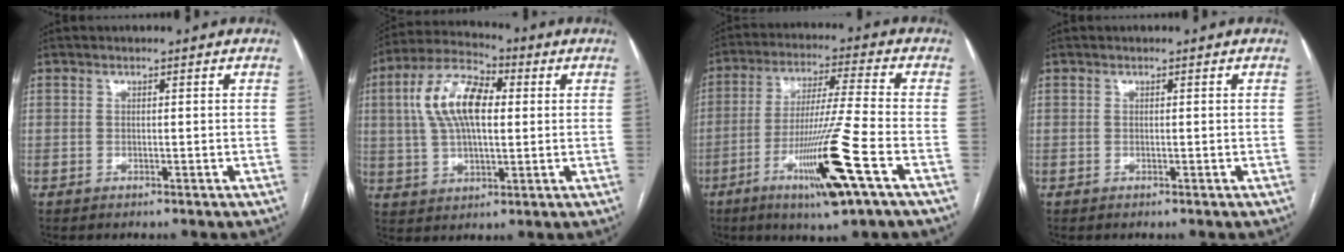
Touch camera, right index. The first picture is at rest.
{"total": 12.7, "force": [2.5, 5.8, 11.0], "torque": [-0.232, 0.031, 0.045]}
{"total": 15.0, "force": [-6.5, -0.9, 13.5], "torque": [-0.262, -0.023, -0.116]}
{"total": 0.0}